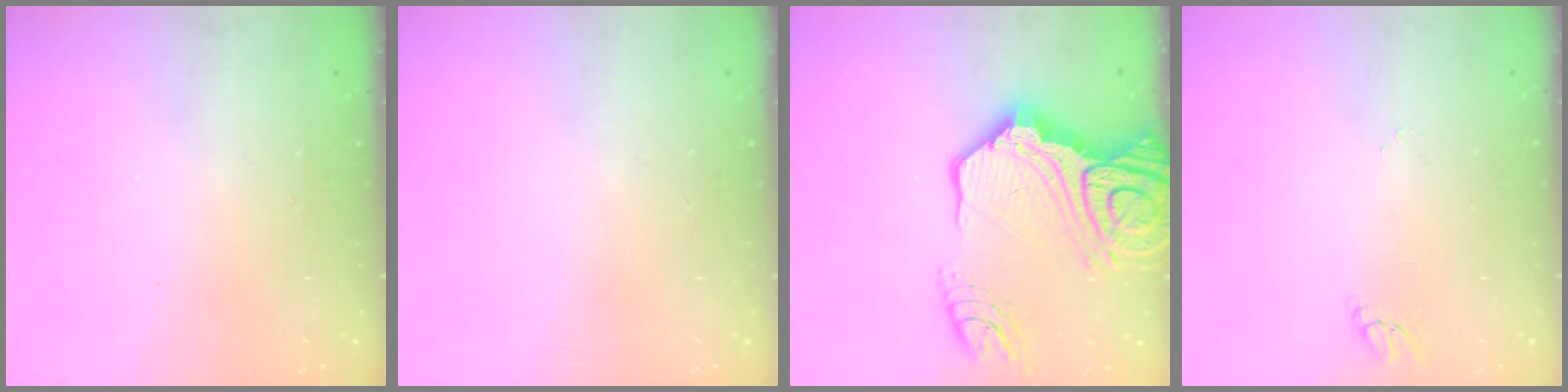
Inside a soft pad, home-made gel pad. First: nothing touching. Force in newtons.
{"total": 0.9, "press": 0.9, "slide": 0.1}
{"total": 25.6, "press": 25.4, "slide": 3.6}
{"total": 2.0, "press": 2.0, "slide": 0.2}